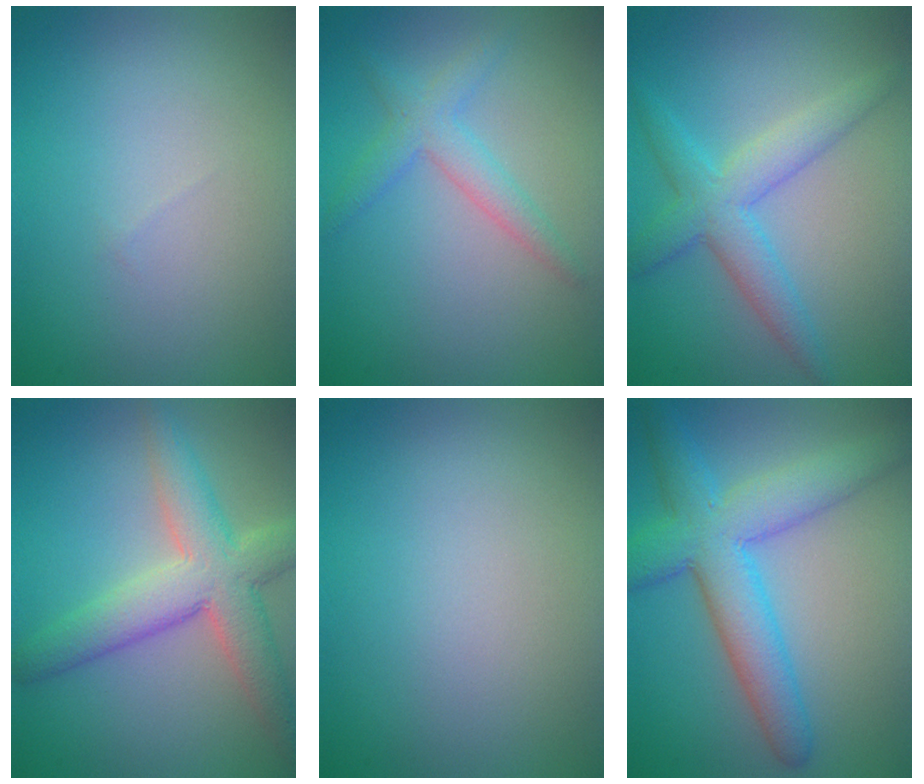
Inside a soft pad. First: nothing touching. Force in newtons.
{"total": 2.6, "press": 2.6, "slide": 0.1}
{"total": 4.3, "press": 4.3, "slide": 0.1}
{"total": 6.5, "press": 6.5, "slide": 0.4}
{"total": 0.0}
{"total": 7.3, "press": 7.3, "slide": 0.1}